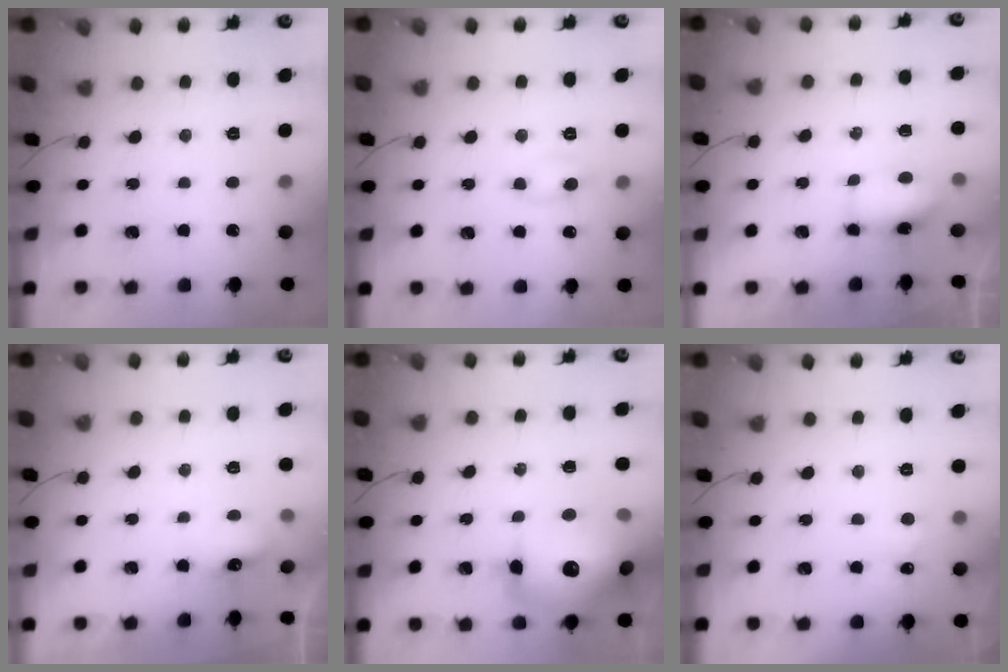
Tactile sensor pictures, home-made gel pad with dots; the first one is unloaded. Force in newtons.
{"total": 2.5, "press": 2.4, "slide": 0.8}
{"total": 6.1, "press": 6.0, "slide": 1.1}
{"total": 5.3, "press": 5.2, "slide": 1.1}
{"total": 22.3, "press": 21.8, "slide": 4.6}
{"total": 3.7, "press": 3.5, "slide": 1.1}